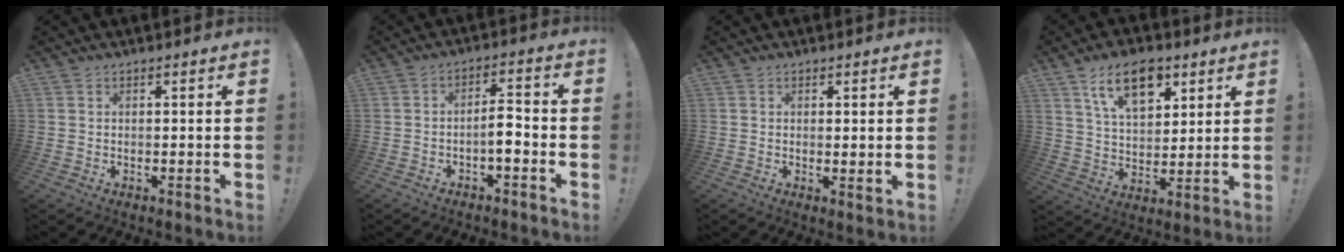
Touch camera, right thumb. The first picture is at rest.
{"total": 6.0, "force": [-2.5, 1.9, 5.1], "torque": [-0.089, 0.019, -0.042]}
{"total": 1.6, "force": [1.0, 0.0, 1.3], "torque": [-0.005, -0.011, 0.014]}
{"total": 14.6, "force": [8.2, 8.2, 8.9], "torque": [-0.142, -0.027, 0.146]}